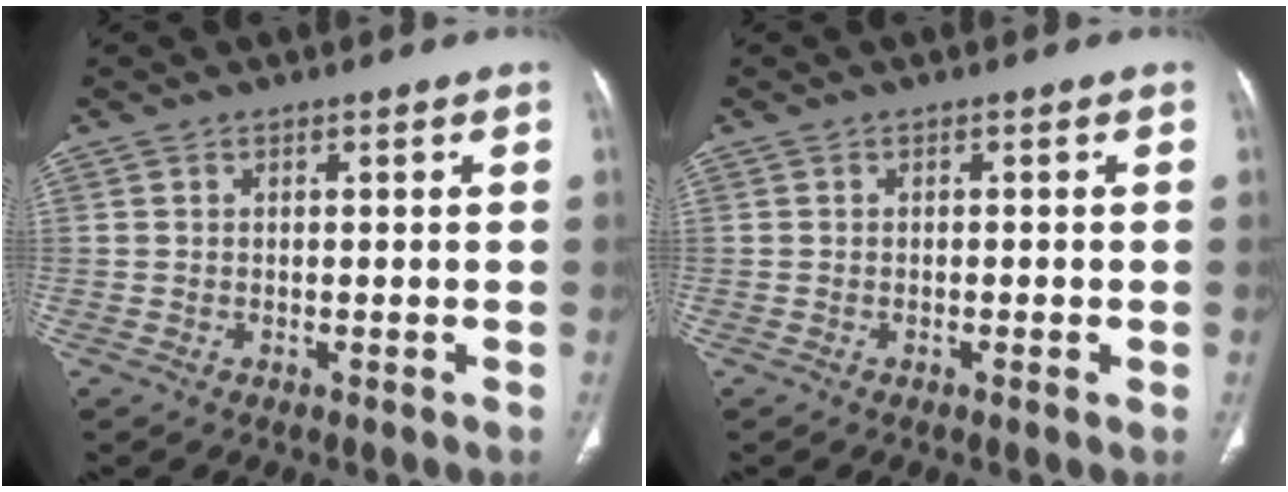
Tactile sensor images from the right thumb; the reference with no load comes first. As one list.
[{"total": 1.0, "force": [-0.2, 0.2, 0.9], "torque": [-0.013, 0.000, -0.004]}]